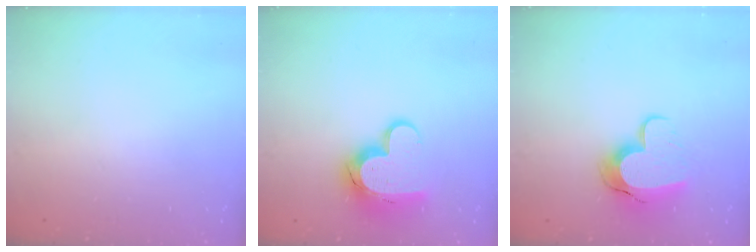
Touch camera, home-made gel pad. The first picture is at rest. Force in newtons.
{"total": 13.6, "press": 13.5, "slide": 1.3}
{"total": 11.8, "press": 11.7, "slide": 1.0}